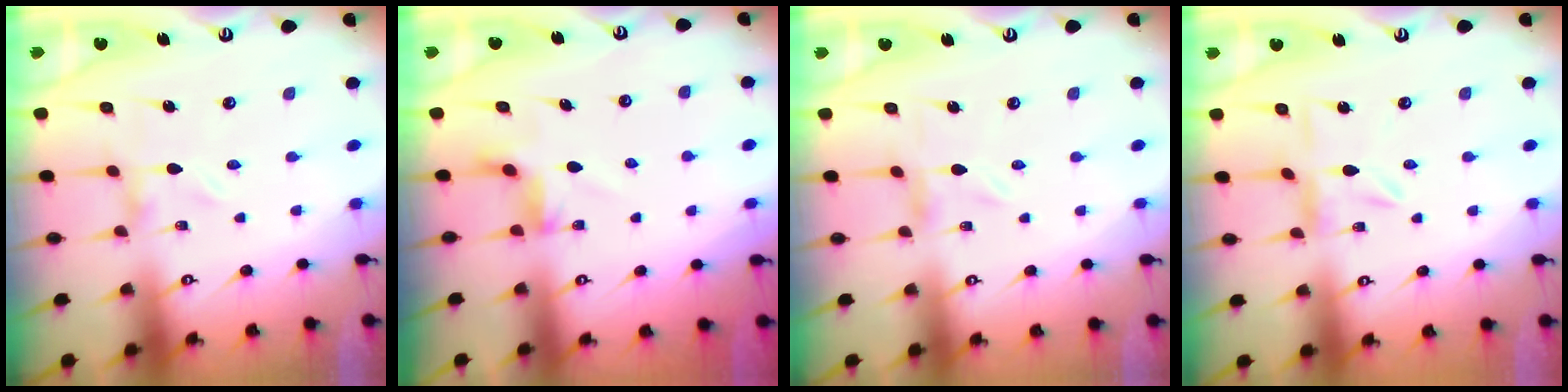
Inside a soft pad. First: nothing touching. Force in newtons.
{"total": 3.6, "press": 3.4, "slide": 1.3}
{"total": 0.0}
{"total": 0.6, "press": 0.6, "slide": 0.2}